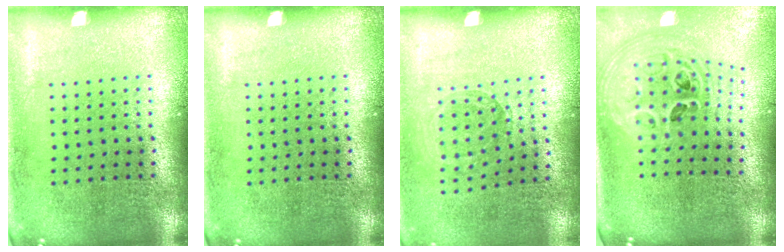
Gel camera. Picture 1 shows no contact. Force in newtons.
{"total": 0.0}
{"total": 0.8, "press": 0.8, "slide": 0.1}
{"total": 2.7, "press": 2.0, "slide": 1.8}